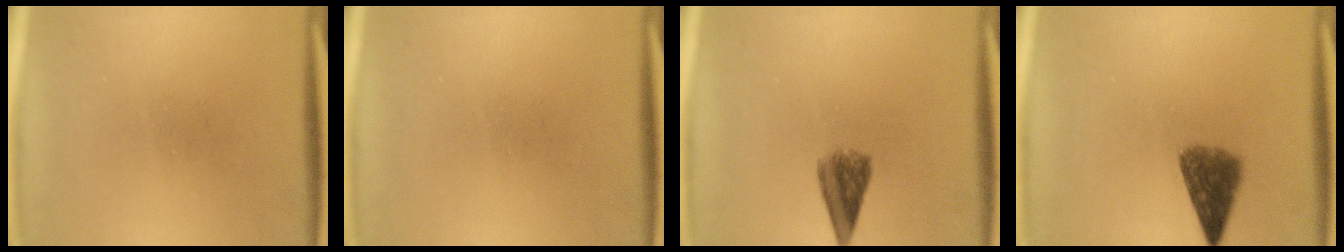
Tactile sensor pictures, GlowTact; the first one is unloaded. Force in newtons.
{"total": 0.0}
{"total": 4.5}
{"total": 5.5}